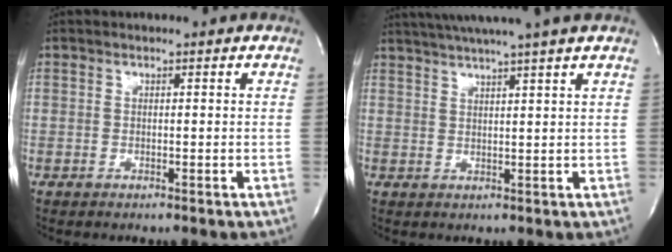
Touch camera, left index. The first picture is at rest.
{"total": 11.3, "force": [9.6, -1.7, 5.8], "torque": [-0.100, 0.011, 0.130]}